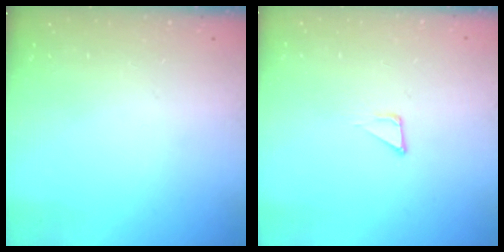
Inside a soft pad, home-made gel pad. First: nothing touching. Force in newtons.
{"total": 2.7, "press": 2.7, "slide": 0.3}